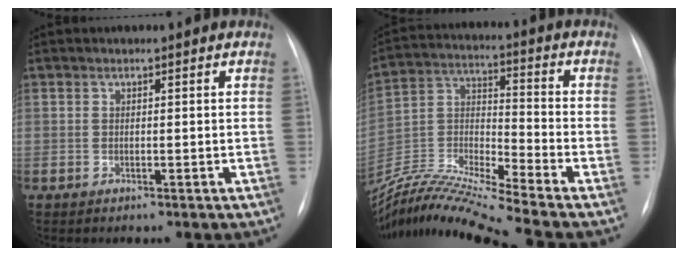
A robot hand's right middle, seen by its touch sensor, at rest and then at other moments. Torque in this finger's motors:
{"motor_torque": [-0.47, -0.80, -0.14, 0.01]}